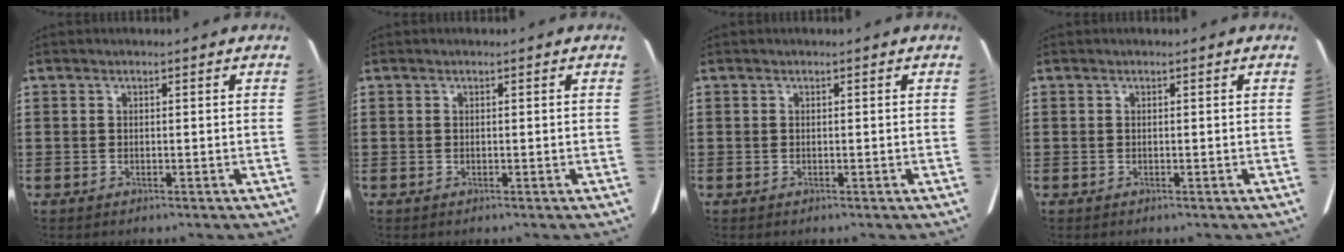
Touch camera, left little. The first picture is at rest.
{"total": 0.0}
{"total": 0.0}
{"total": 0.0}